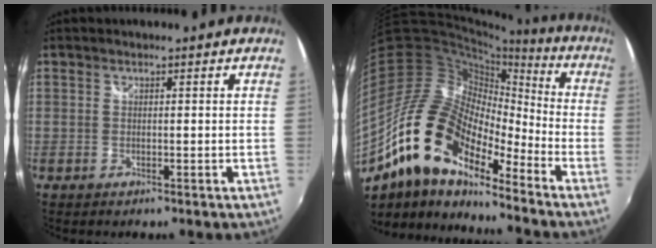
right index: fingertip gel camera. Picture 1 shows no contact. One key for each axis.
{"total": 18.9, "fx": -12.5, "fy": 7.8, "fz": 11.9, "tx": -0.202, "ty": -0.017, "tz": -0.250}